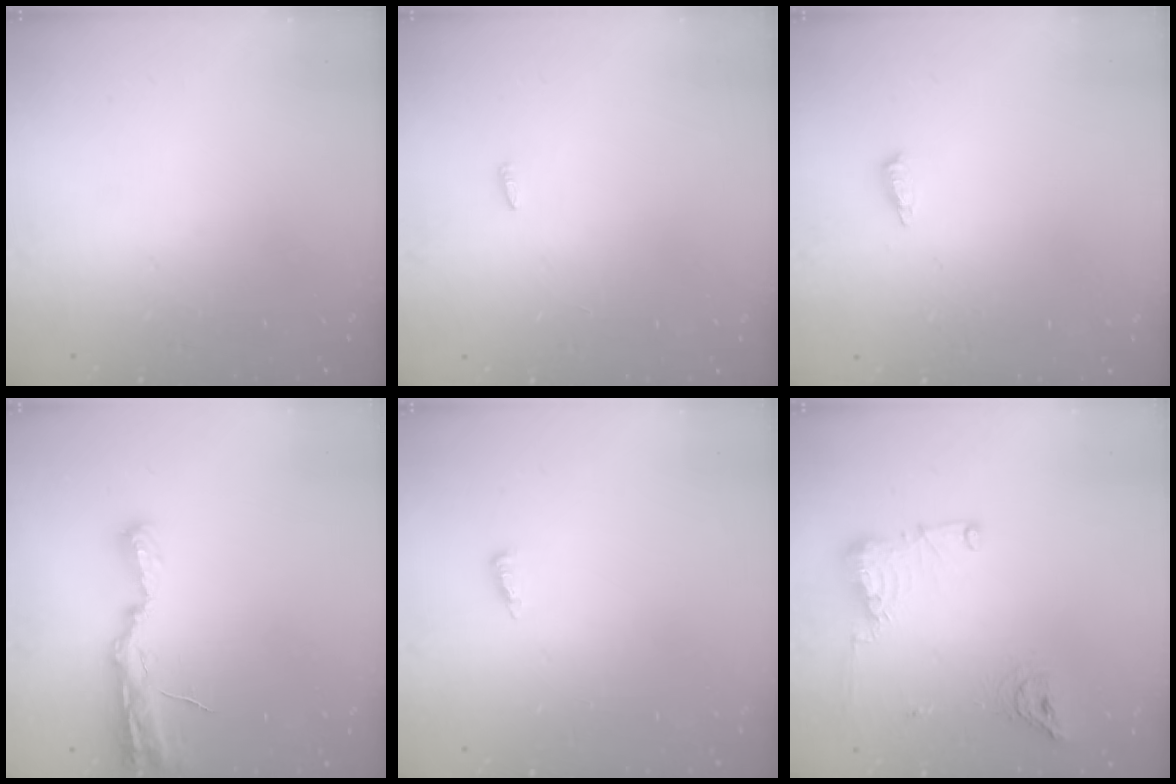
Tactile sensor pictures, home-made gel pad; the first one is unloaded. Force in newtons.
{"total": 2.1, "press": 1.9, "slide": 0.7}
{"total": 4.9, "press": 4.8, "slide": 1.2}
{"total": 8.1, "press": 8.1, "slide": 0.8}
{"total": 4.2, "press": 4.2, "slide": 0.6}
{"total": 11.6, "press": 11.5, "slide": 1.6}